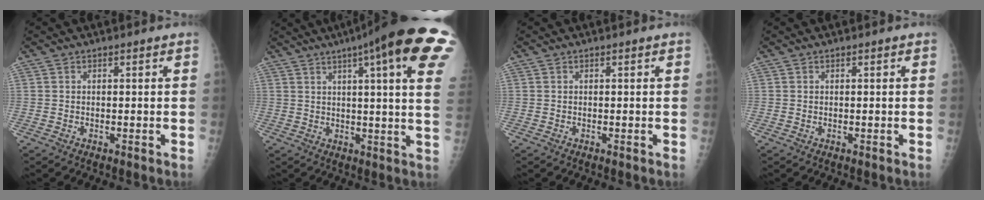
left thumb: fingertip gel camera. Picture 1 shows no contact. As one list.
[{"total": 23.0, "force": [11.8, 3.4, 19.5], "torque": [-0.230, -0.002, 0.138]}, {"total": 0.0}, {"total": 0.0}]